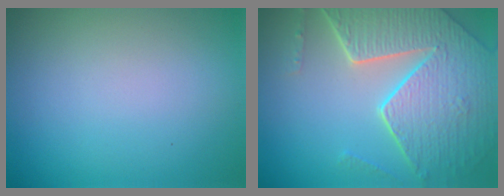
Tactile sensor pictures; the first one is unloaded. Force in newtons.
{"total": 8.2, "press": 5.9, "slide": 5.7}